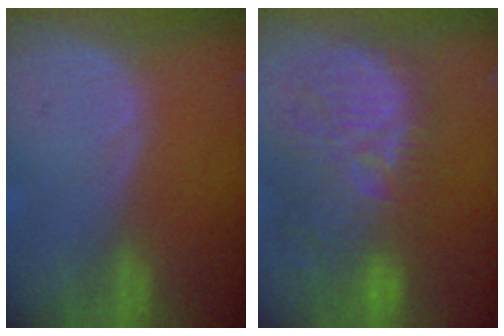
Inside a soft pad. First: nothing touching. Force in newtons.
{"total": 12.6, "press": 12.0, "slide": 4.1}